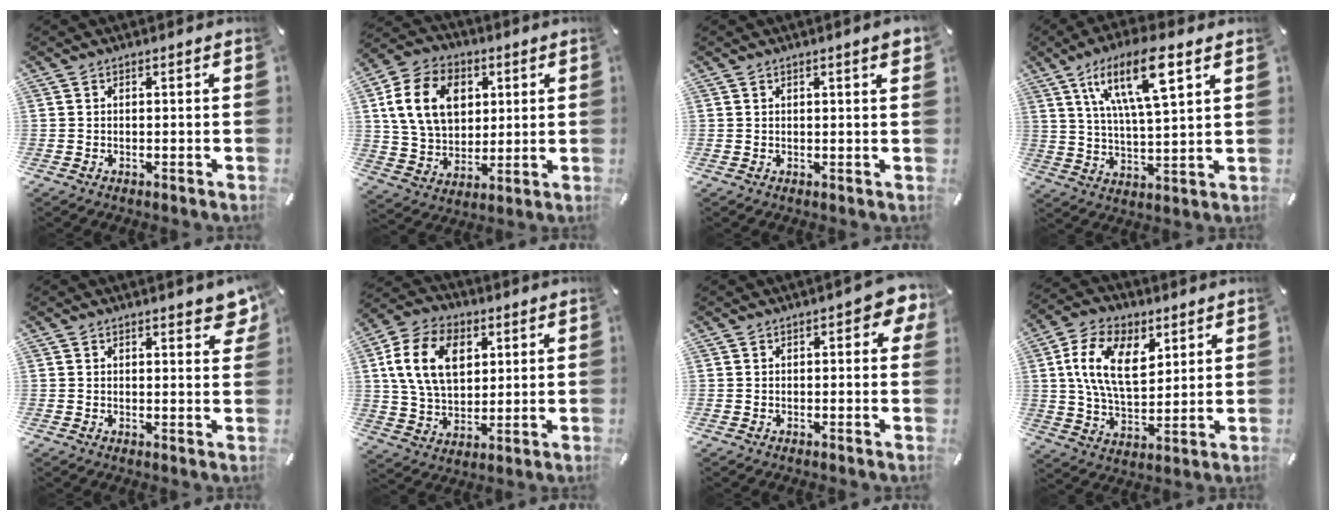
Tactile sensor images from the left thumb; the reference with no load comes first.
{"total": 14.8, "force": [3.8, 11.6, 8.3], "torque": [-0.167, 0.010, 0.072]}
{"total": 2.3, "force": [1.2, 0.3, 1.9], "torque": [-0.038, 0.003, 0.020]}
{"total": 16.1, "force": [8.4, 4.9, 12.9], "torque": [-0.236, -0.018, 0.135]}
{"total": 3.4, "force": [2.6, 1.2, 1.9], "torque": [-0.020, -0.014, 0.041]}
{"total": 14.5, "force": [4.3, 10.4, 9.2], "torque": [-0.187, 0.004, 0.076]}
{"total": 4.9, "force": [1.3, 2.2, 4.1], "torque": [-0.056, 0.002, 0.018]}
{"total": 14.7, "force": [5.4, 8.9, 10.3], "torque": [-0.205, 0.000, 0.097]}